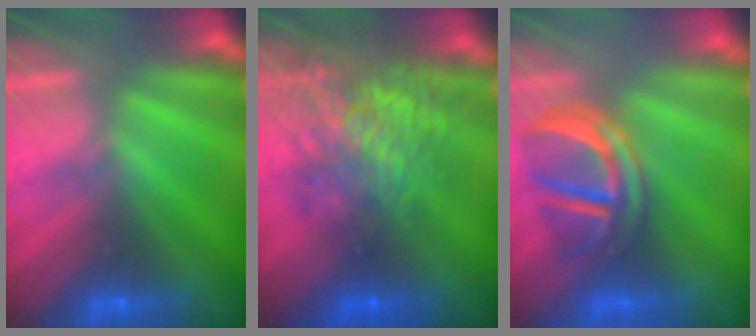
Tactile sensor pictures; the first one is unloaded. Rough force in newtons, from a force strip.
{"total": 5.8}
{"total": 4.4}